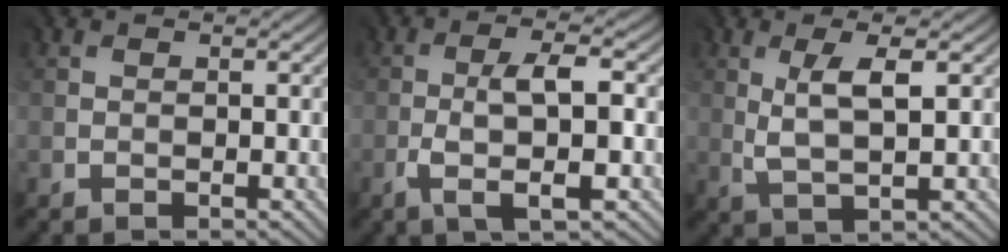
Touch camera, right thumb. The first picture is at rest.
{"total": 5.4, "force": [-1.5, 1.0, 5.1], "torque": [-0.099, 0.005, -0.026]}
{"total": 4.2, "force": [1.2, 0.9, 3.9], "torque": [-0.083, -0.003, 0.028]}